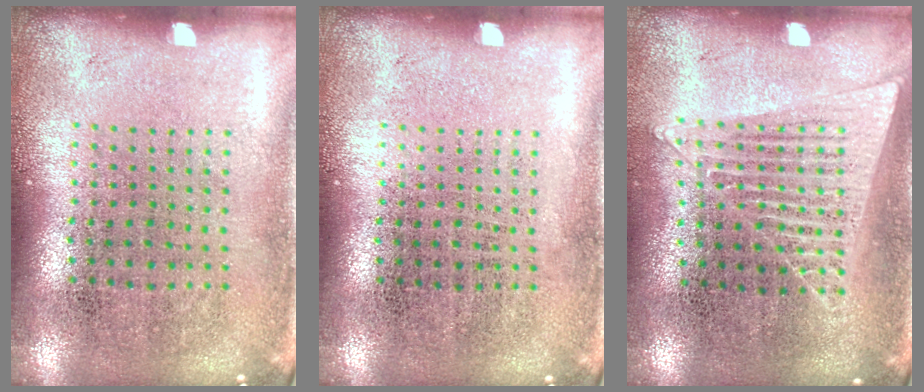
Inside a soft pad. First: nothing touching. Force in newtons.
{"total": 0.0}
{"total": 1.3, "press": 1.2, "slide": 0.4}